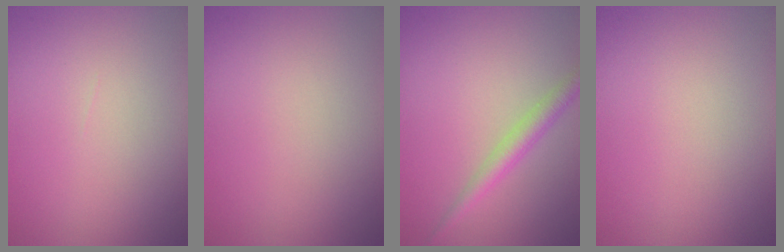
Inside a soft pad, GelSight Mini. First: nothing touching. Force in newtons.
{"total": 0.0}
{"total": 2.3, "press": 2.3, "slide": 0.1}
{"total": 0.0}